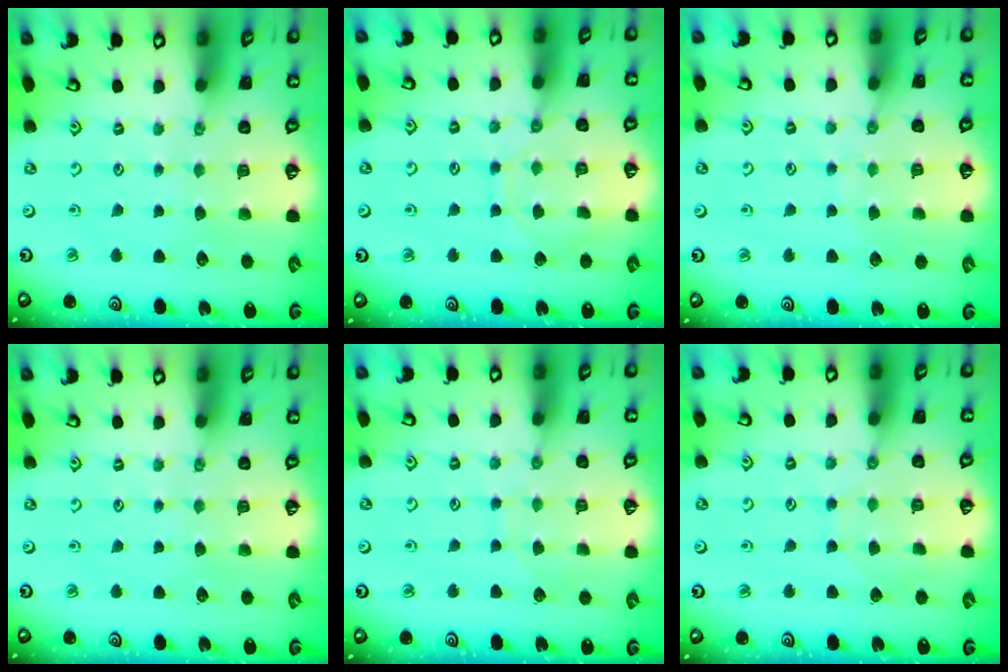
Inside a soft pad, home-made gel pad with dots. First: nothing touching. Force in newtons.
{"total": 8.4, "press": 8.4, "slide": 0.6}
{"total": 5.4, "press": 5.3, "slide": 0.6}
{"total": 0.0}
{"total": 5.9, "press": 5.9, "slide": 0.5}
{"total": 3.9, "press": 3.9, "slide": 0.5}